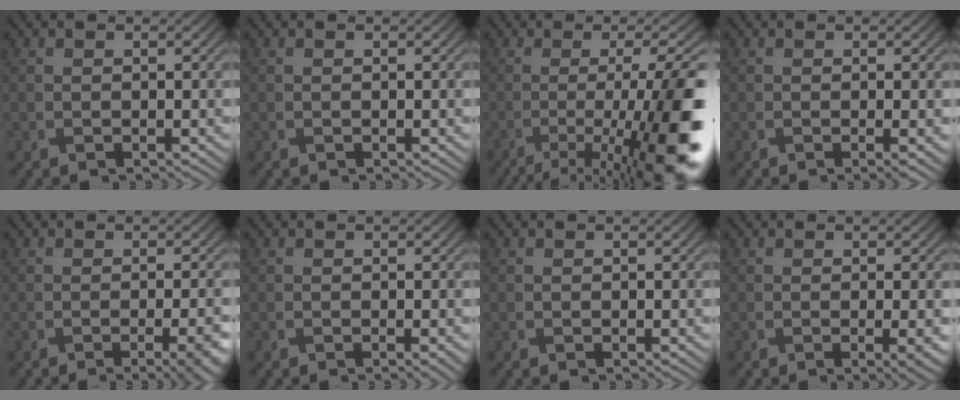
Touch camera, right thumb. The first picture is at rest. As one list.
[{"total": 0.0}, {"total": 15.4, "force": [-6.2, 3.6, 13.6], "torque": [-0.169, 0.010, -0.094]}, {"total": 2.4, "force": [-0.2, 0.4, 2.4], "torque": [-0.035, 0.001, -0.007]}, {"total": 4.8, "force": [-1.9, 1.3, 4.3], "torque": [-0.043, 0.004, -0.023]}, {"total": 0.9, "force": [-0.3, 0.1, 0.9], "torque": [-0.013, -0.004, -0.006]}, {"total": 0.0}, {"total": 3.6, "force": [-0.4, 0.9, 3.5], "torque": [-0.046, -0.002, -0.006]}]